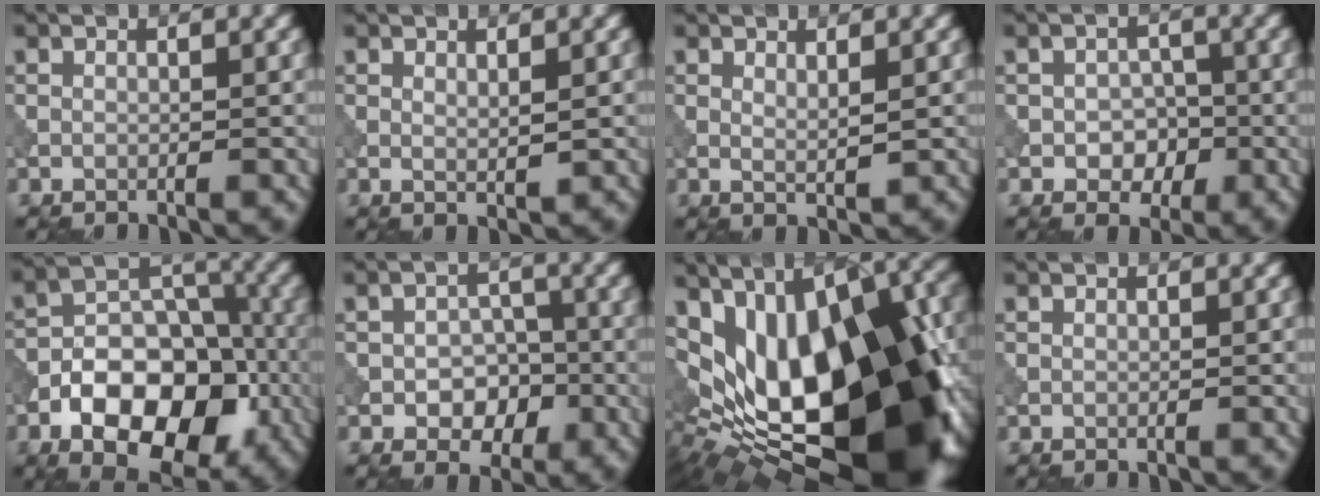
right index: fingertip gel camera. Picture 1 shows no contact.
{"total": 1.0, "force": [0.5, 0.1, 0.8], "torque": [-0.015, -0.004, 0.010]}
{"total": 1.3, "force": [0.7, 0.2, 1.1], "torque": [-0.021, -0.004, 0.012]}
{"total": 3.1, "force": [-0.8, 2.3, 1.9], "torque": [-0.022, -0.002, -0.015]}
{"total": 11.5, "force": [-4.8, 6.9, 7.8], "torque": [-0.126, -0.002, -0.083]}
{"total": 4.2, "force": [-1.4, 3.0, 2.6], "torque": [-0.025, 0.000, -0.023]}
{"total": 19.4, "force": [-0.8, 10.5, 16.3], "torque": [-0.247, -0.022, 0.009]}
{"total": 0.0}